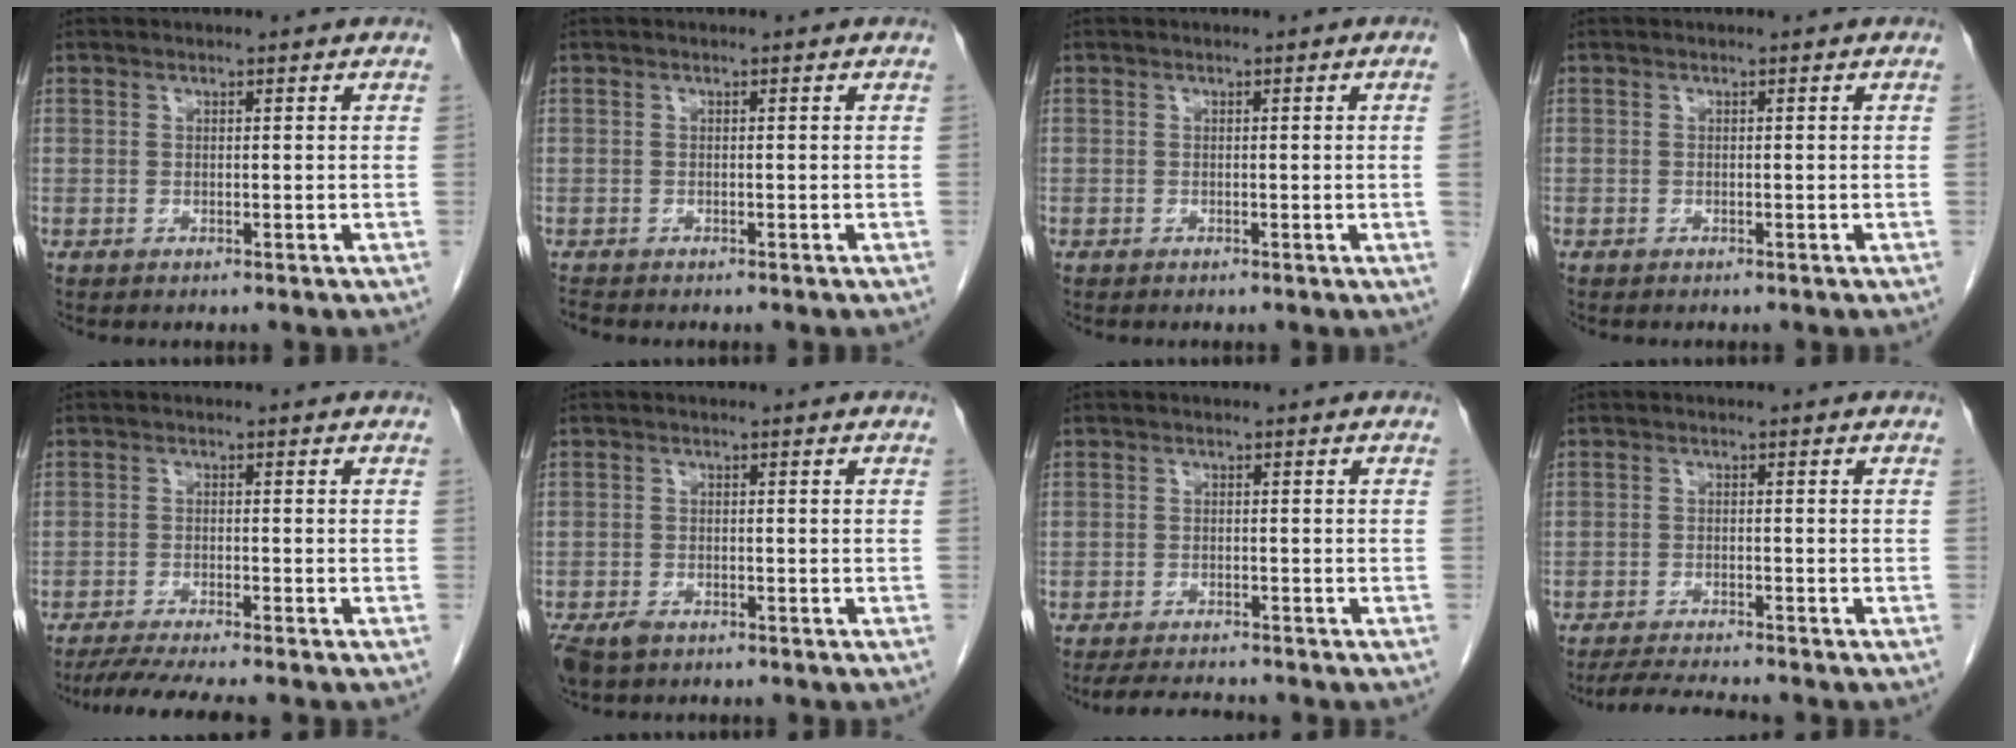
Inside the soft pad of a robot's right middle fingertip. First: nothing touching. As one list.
[{"total": 0.7, "force": [-0.7, 0.1, 0.1], "torque": [-0.010, -0.004, -0.014]}, {"total": 1.5, "force": [-0.2, -0.7, 1.3], "torque": [-0.010, 0.000, -0.002]}, {"total": 0.0}, {"total": 7.1, "force": [-6.2, -0.3, 3.6], "torque": [-0.050, -0.017, -0.101]}, {"total": 4.7, "force": [-3.3, 2.5, 2.3], "torque": [-0.047, -0.007, -0.055]}, {"total": 4.7, "force": [-4.4, 0.4, 1.4], "torque": [-0.023, -0.015, -0.072]}, {"total": 5.5, "force": [-5.2, -0.1, 1.9], "torque": [-0.033, -0.018, -0.087]}]